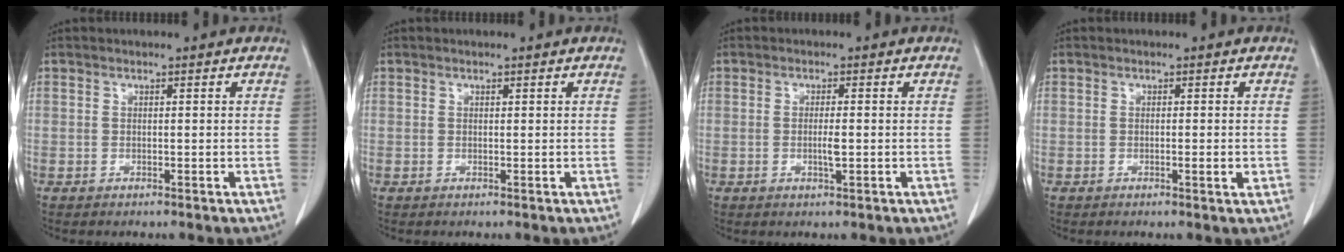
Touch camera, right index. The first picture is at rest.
{"total": 0.0}
{"total": 2.1, "force": [-0.3, 0.1, 2.1], "torque": [-0.043, -0.004, -0.006]}
{"total": 1.4, "force": [-0.3, -0.1, 1.4], "torque": [-0.021, -0.005, -0.003]}